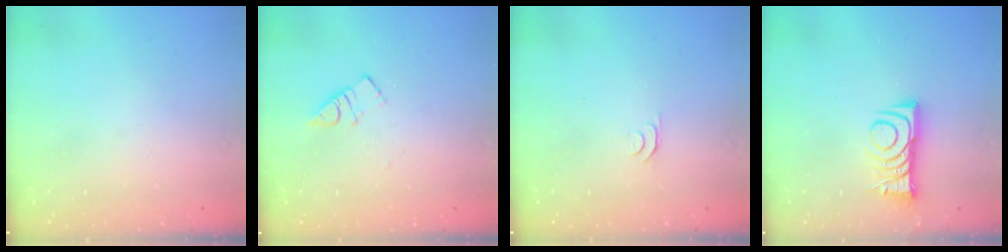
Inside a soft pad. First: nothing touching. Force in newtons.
{"total": 3.9, "press": 3.9, "slide": 0.5}
{"total": 4.6, "press": 4.5, "slide": 0.7}
{"total": 9.0, "press": 9.0, "slide": 0.1}